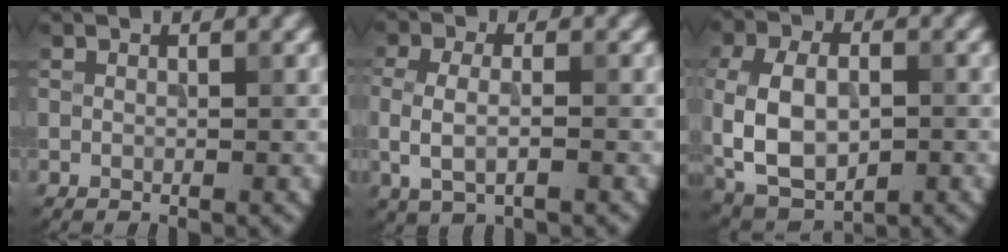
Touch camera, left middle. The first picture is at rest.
{"total": 3.1, "force": [-0.4, 1.4, 2.7], "torque": [-0.062, -0.006, -0.010]}
{"total": 9.6, "force": [-1.3, 6.1, 7.3], "torque": [-0.165, -0.009, -0.011]}